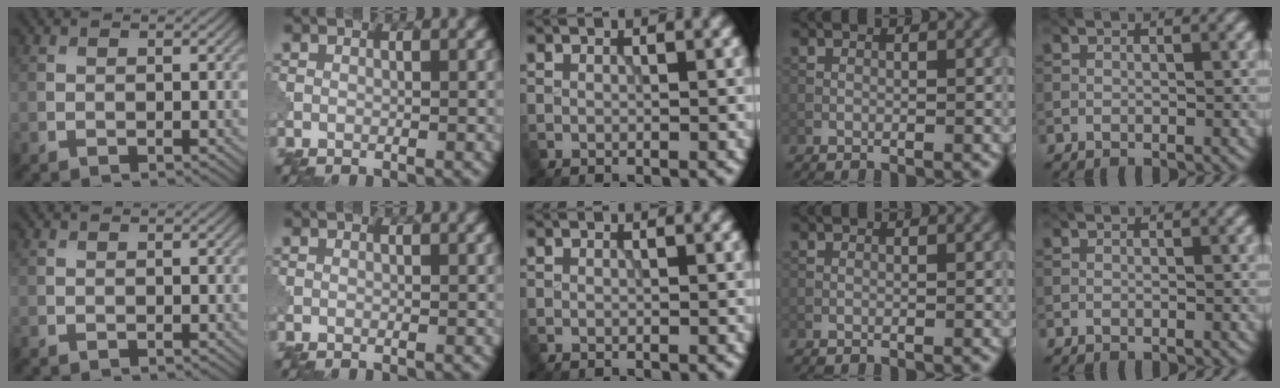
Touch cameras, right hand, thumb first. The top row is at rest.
{}